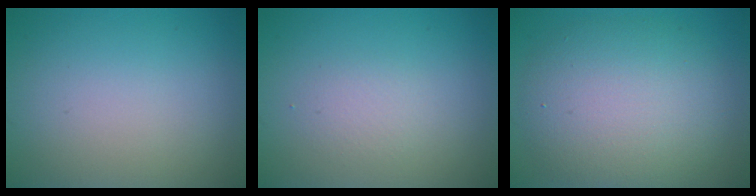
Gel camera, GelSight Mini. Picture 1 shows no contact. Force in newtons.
{"total": 1.3, "press": 1.3, "slide": 0.1}
{"total": 7.8, "press": 7.8, "slide": 0.6}